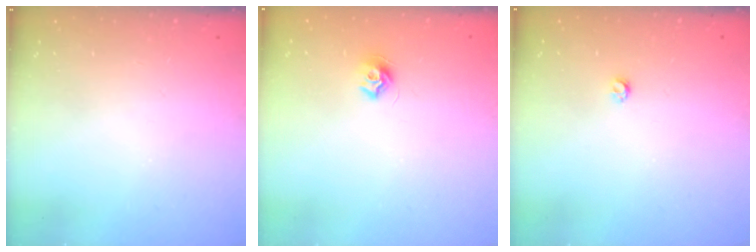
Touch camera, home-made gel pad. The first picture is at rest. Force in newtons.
{"total": 7.6, "press": 7.5, "slide": 0.5}
{"total": 2.9, "press": 2.8, "slide": 0.5}